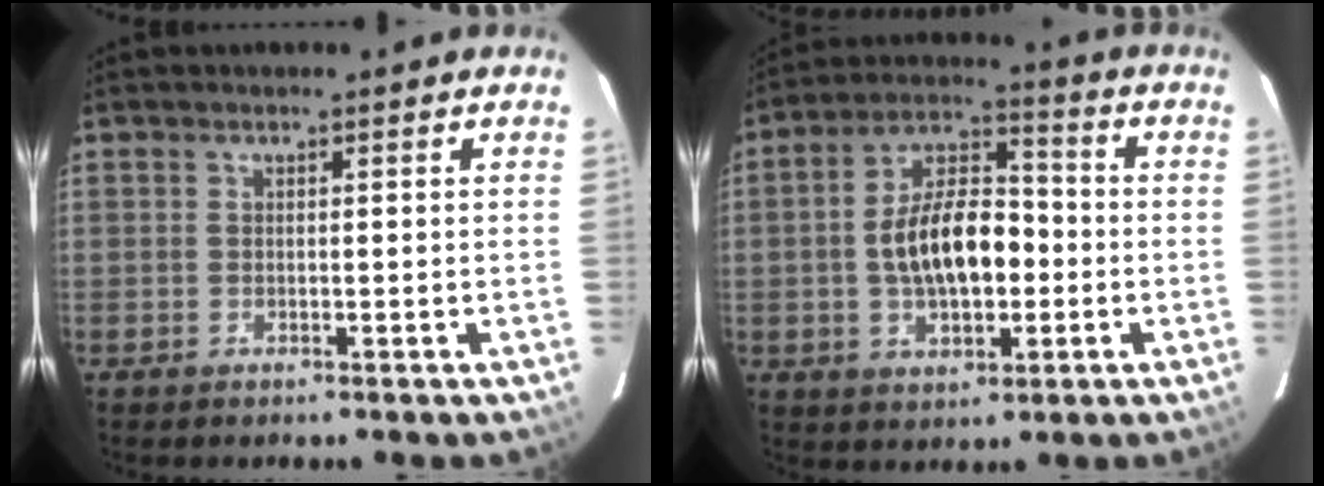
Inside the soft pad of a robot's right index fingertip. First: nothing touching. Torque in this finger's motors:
{"motor_torque": [0.57, -0.08, 0.88, 0.15]}